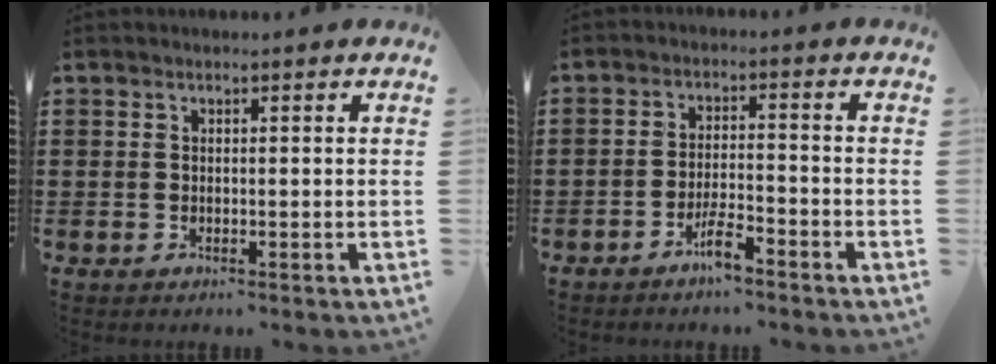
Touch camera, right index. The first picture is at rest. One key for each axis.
{"total": 4.3, "fx": -3.2, "fy": 0.7, "fz": 2.8, "tx": -0.062, "ty": 0.002, "tz": -0.062}